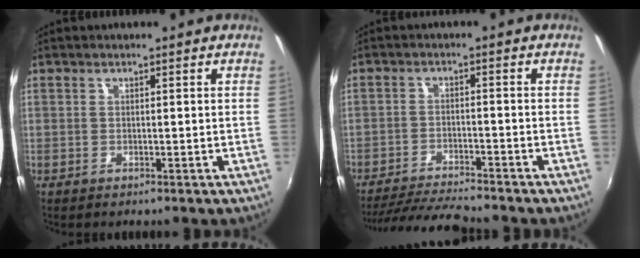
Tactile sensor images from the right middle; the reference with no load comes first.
{"total": 10.7, "force": [-9.9, 0.7, 4.1], "torque": [-0.101, -0.008, -0.169]}